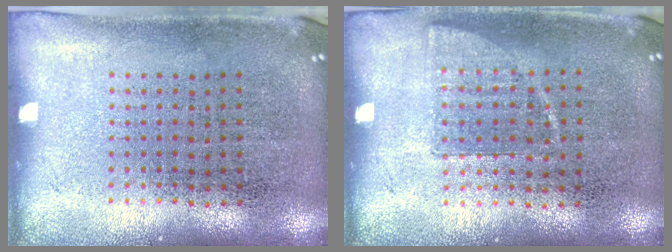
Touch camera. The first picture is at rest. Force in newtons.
{"total": 0.7, "press": 0.6, "slide": 0.3}